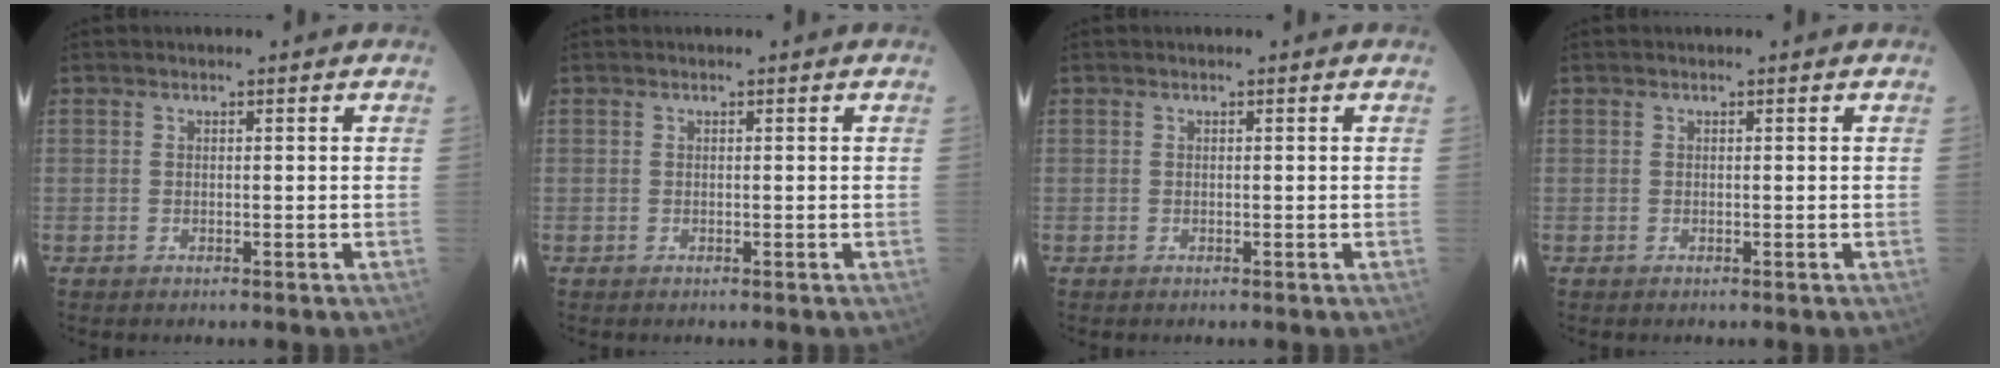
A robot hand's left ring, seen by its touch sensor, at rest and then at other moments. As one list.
[{"total": 0.0}, {"total": 0.0}, {"total": 0.0}]